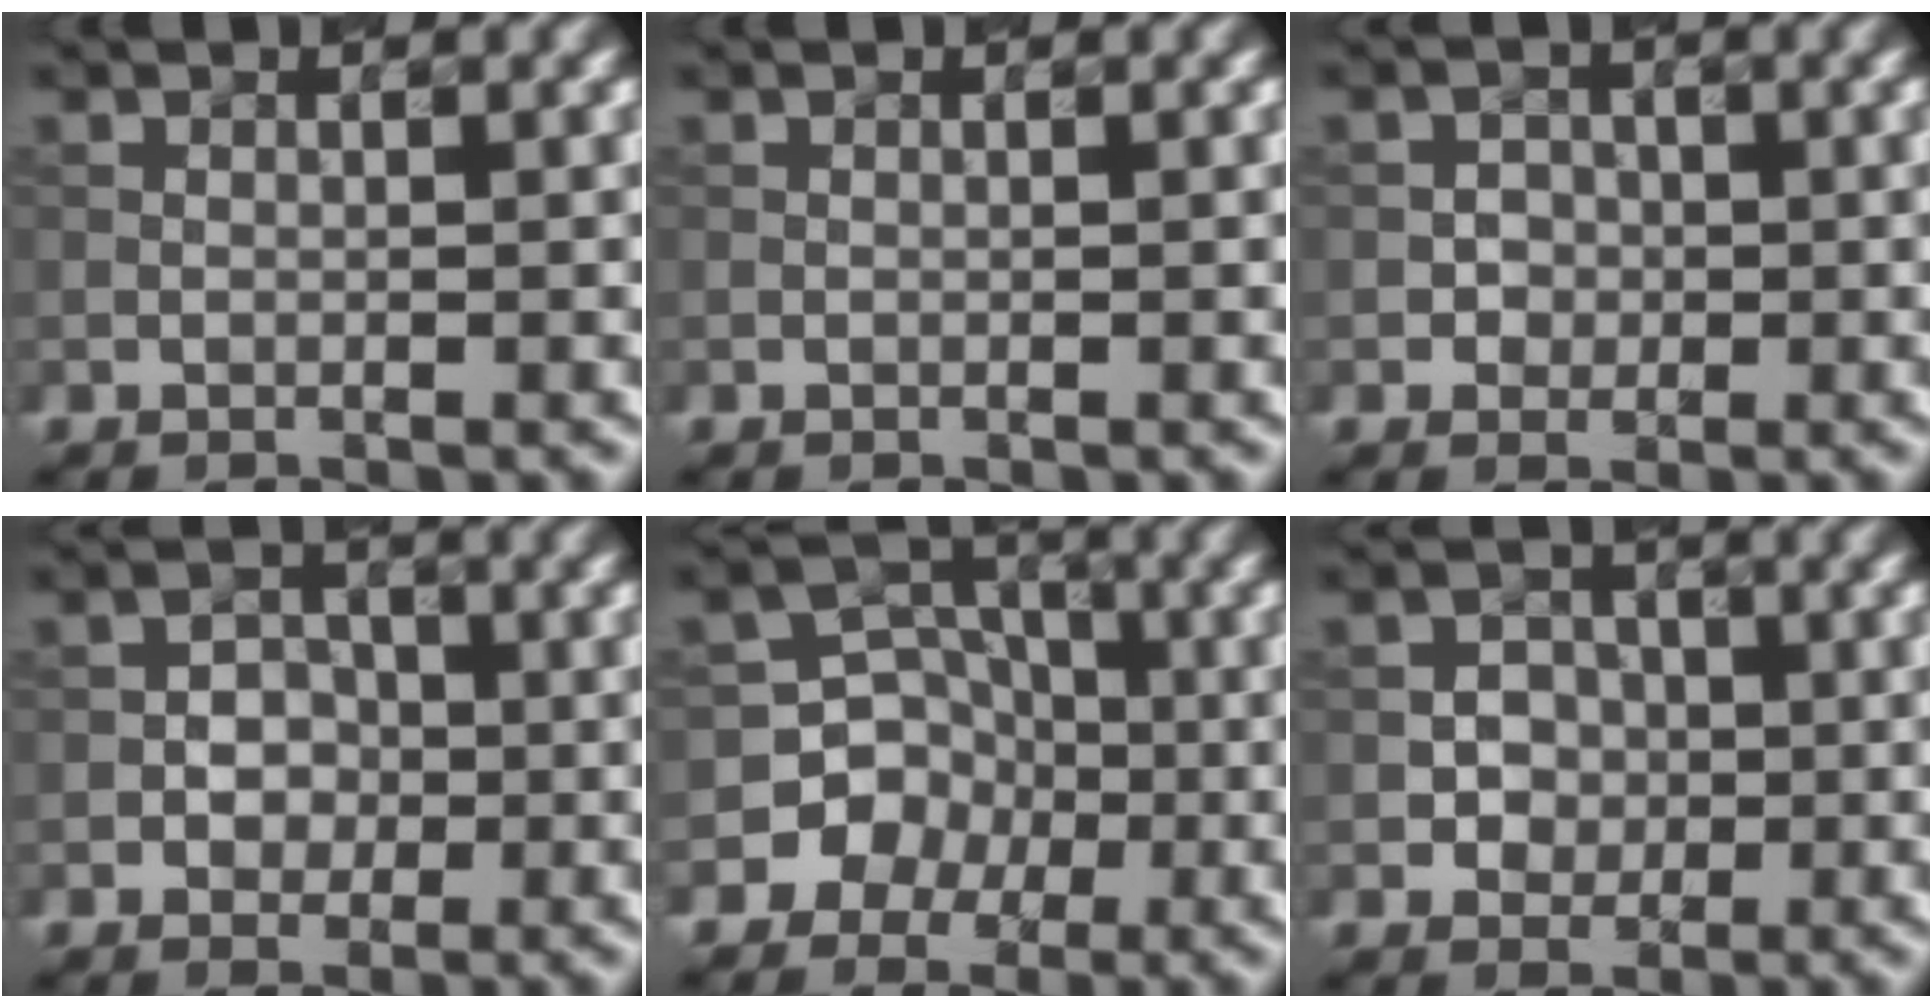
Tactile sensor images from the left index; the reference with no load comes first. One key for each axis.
{"total": 0.0}
{"total": 1.5, "fx": -0.3, "fy": 1.4, "fz": 0.2, "tx": 0.011, "ty": -0.001, "tz": -0.007}
{"total": 2.2, "fx": -0.5, "fy": 1.9, "fz": 1.0, "tx": -0.010, "ty": 0.003, "tz": -0.011}
{"total": 5.2, "fx": -2.1, "fy": 4.8, "fz": 0.2, "tx": 0.032, "ty": 0.016, "tz": -0.054}
{"total": 2.3, "fx": -0.4, "fy": 2.1, "fz": 0.7, "tx": 0.003, "ty": -0.001, "tz": -0.011}